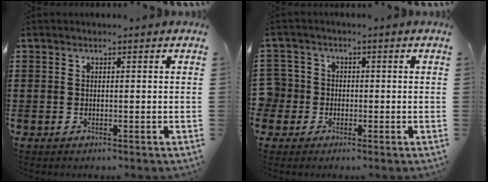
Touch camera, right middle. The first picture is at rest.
{"total": 3.8, "force": [-0.9, 3.7, 0.4], "torque": [-0.040, 0.003, -0.028]}